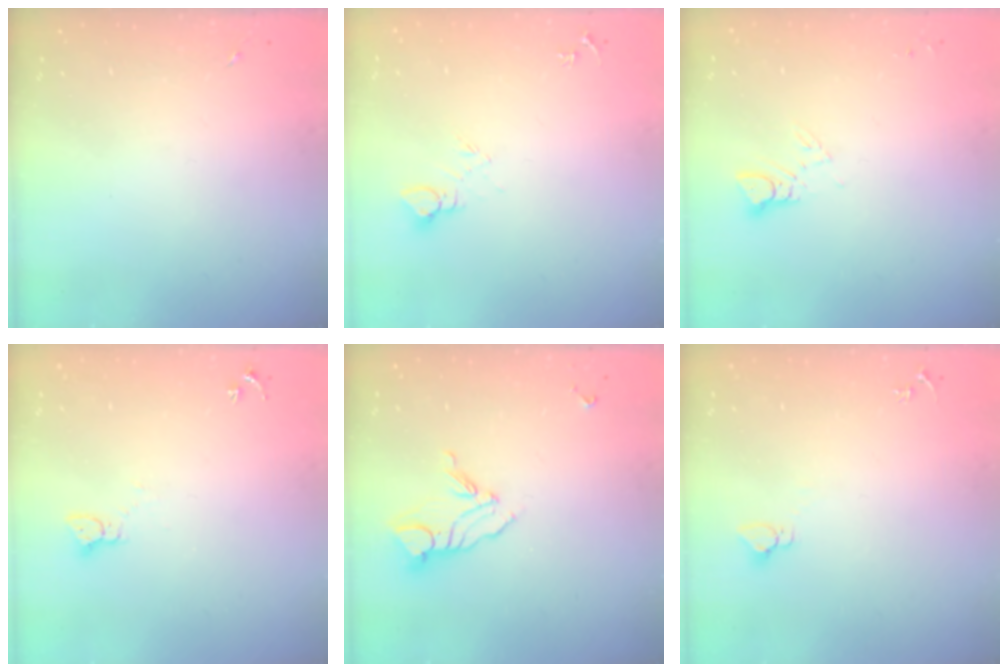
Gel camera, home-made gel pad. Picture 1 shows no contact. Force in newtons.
{"total": 6.0, "press": 6.0, "slide": 0.5}
{"total": 3.2, "press": 3.2, "slide": 0.0}
{"total": 3.1, "press": 3.1, "slide": 0.1}
{"total": 9.9, "press": 9.8, "slide": 0.8}
{"total": 2.9, "press": 2.9, "slide": 0.1}